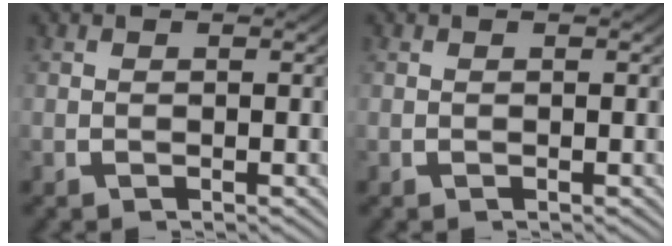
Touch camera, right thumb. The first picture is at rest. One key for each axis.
{"total": 0.0}